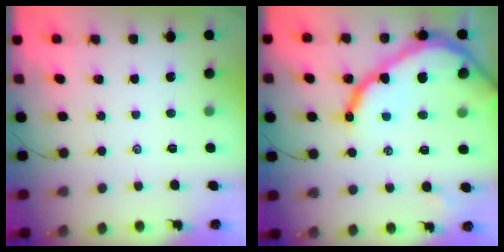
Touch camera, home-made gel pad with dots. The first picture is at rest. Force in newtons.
{"total": 18.5, "press": 18.4, "slide": 1.9}